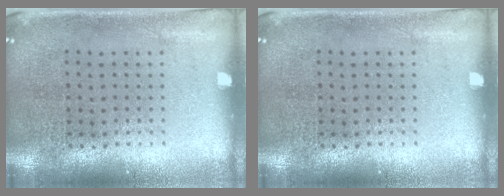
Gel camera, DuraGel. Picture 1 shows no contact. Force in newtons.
{"total": 0.0}